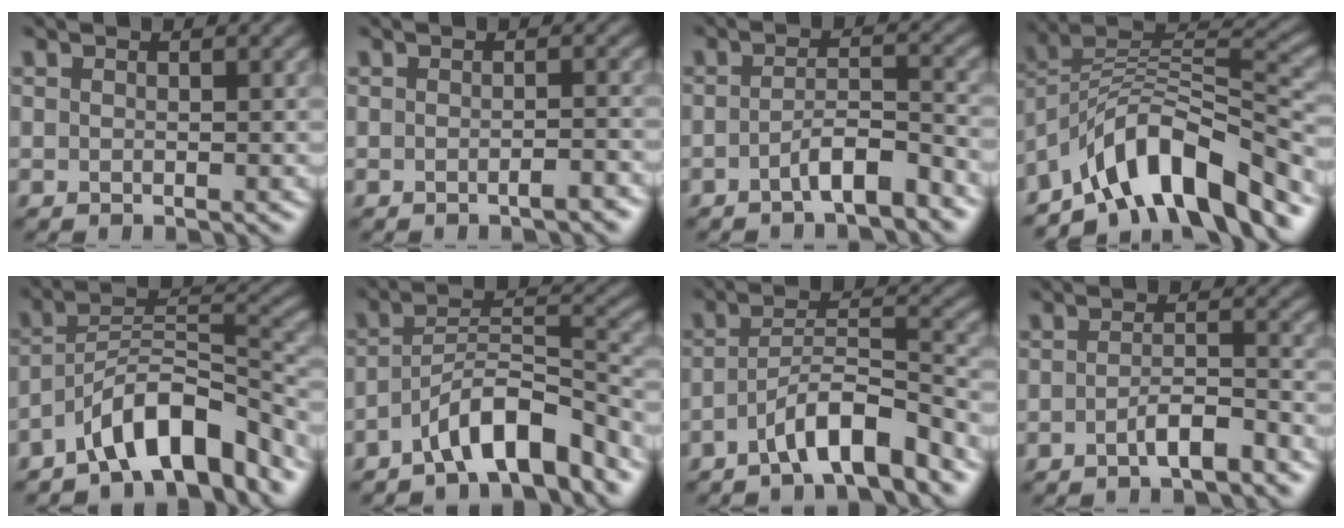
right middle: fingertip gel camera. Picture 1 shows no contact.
{"total": 1.4, "force": [-0.8, 0.3, 1.1], "torque": [-0.014, 0.004, -0.015]}
{"total": 3.7, "force": [-2.3, 0.9, 2.7], "torque": [-0.047, 0.009, -0.042]}
{"total": 10.8, "force": [-7.3, 3.9, 6.9], "torque": [-0.098, 0.015, -0.142]}
{"total": 8.4, "force": [-5.8, 2.9, 5.4], "torque": [-0.074, 0.013, -0.105]}
{"total": 6.9, "force": [-4.8, 2.0, 4.5], "torque": [-0.070, 0.011, -0.085]}
{"total": 5.7, "force": [-3.7, 1.4, 4.1], "torque": [-0.066, 0.010, -0.067]}
{"total": 2.9, "force": [-1.7, 0.7, 2.2], "torque": [-0.037, 0.008, -0.031]}